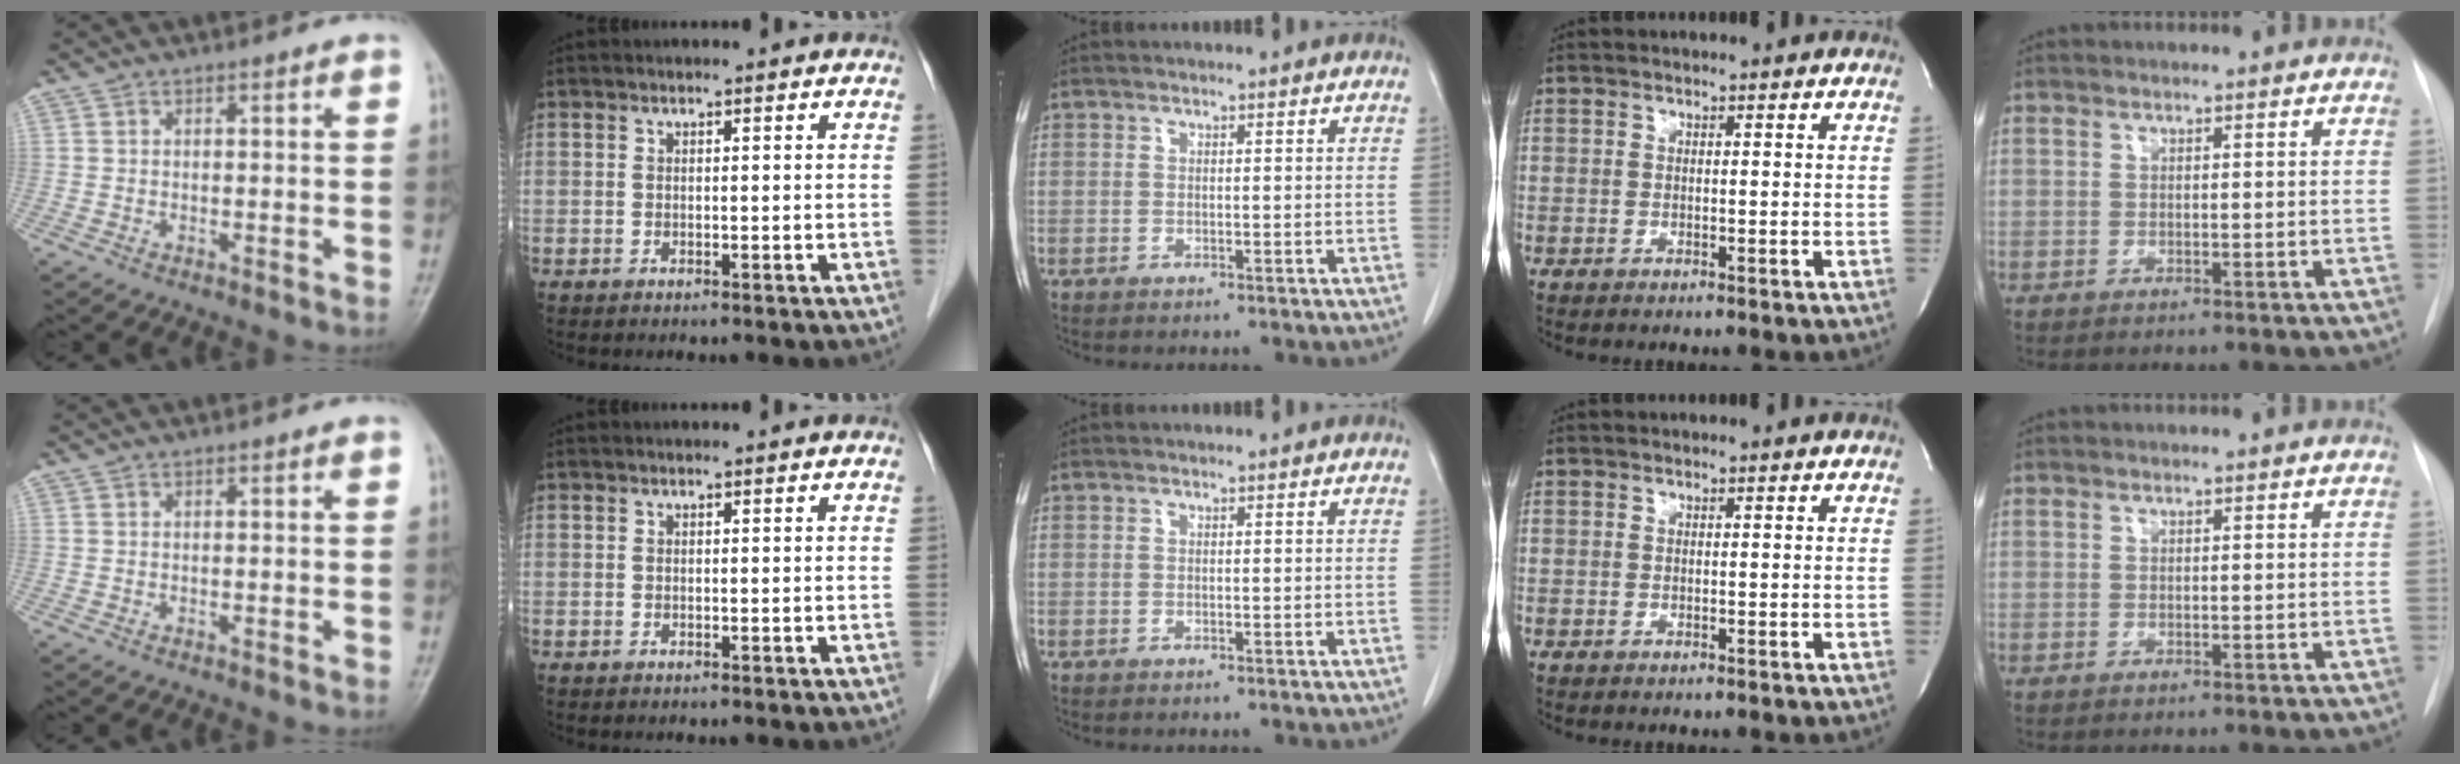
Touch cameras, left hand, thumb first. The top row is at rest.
{}